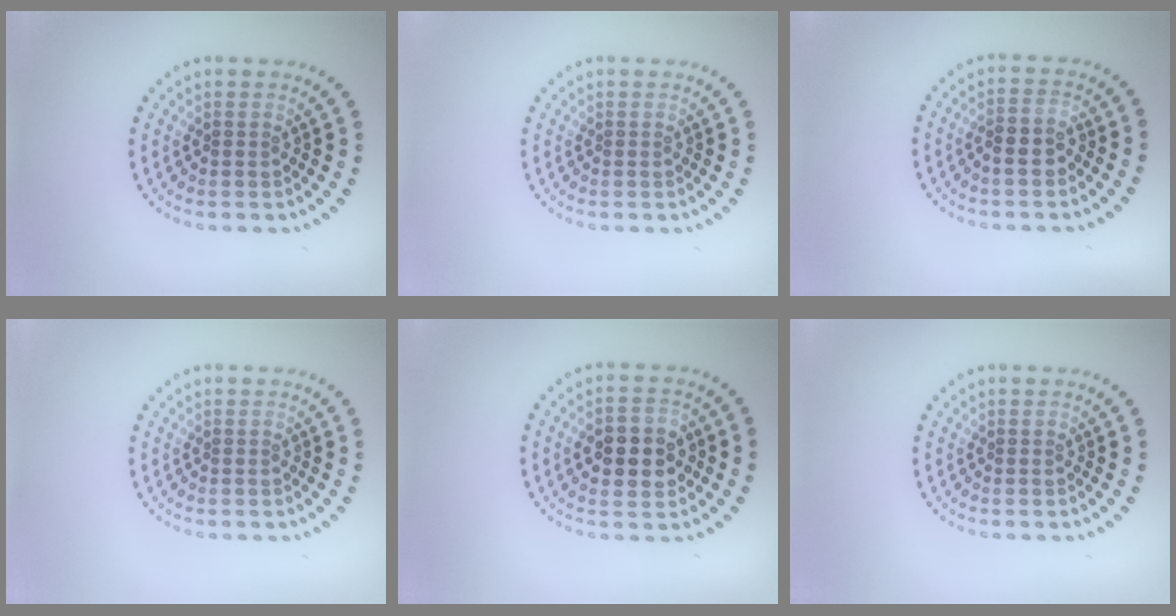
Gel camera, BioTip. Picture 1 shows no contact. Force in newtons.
{"total": 0.0}
{"total": 1.8, "press": 1.7, "slide": 0.6}
{"total": 0.0}
{"total": 4.9, "press": 4.9, "slide": 0.4}
{"total": 0.0}